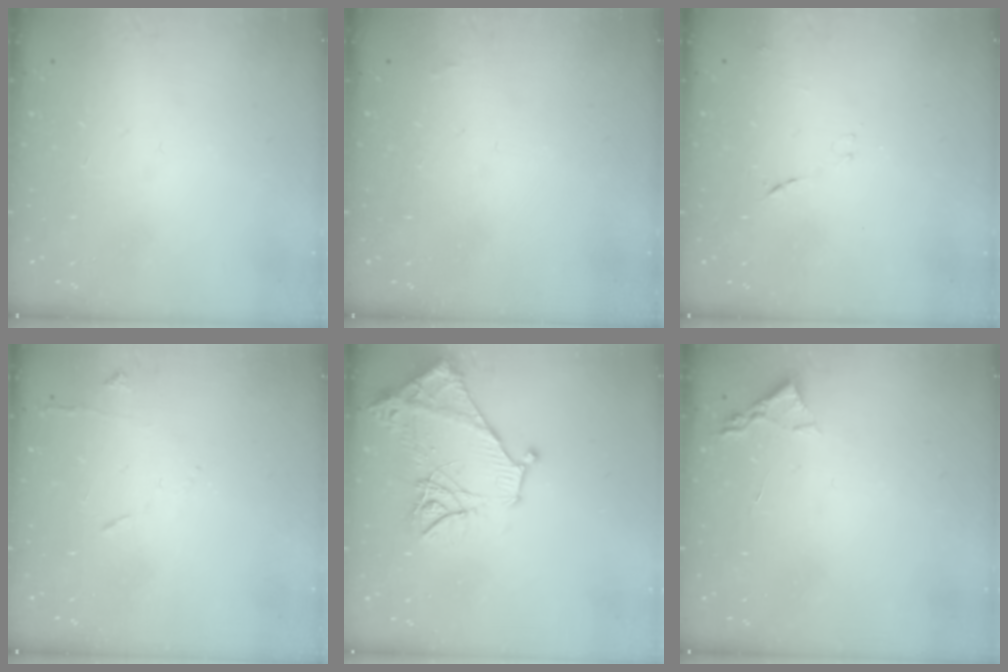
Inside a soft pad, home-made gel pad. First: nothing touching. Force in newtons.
{"total": 1.3, "press": 1.3, "slide": 0.2}
{"total": 7.2, "press": 7.2, "slide": 0.6}
{"total": 6.2, "press": 6.1, "slide": 0.8}
{"total": 13.5, "press": 13.4, "slide": 1.3}
{"total": 2.2, "press": 2.2, "slide": 0.3}